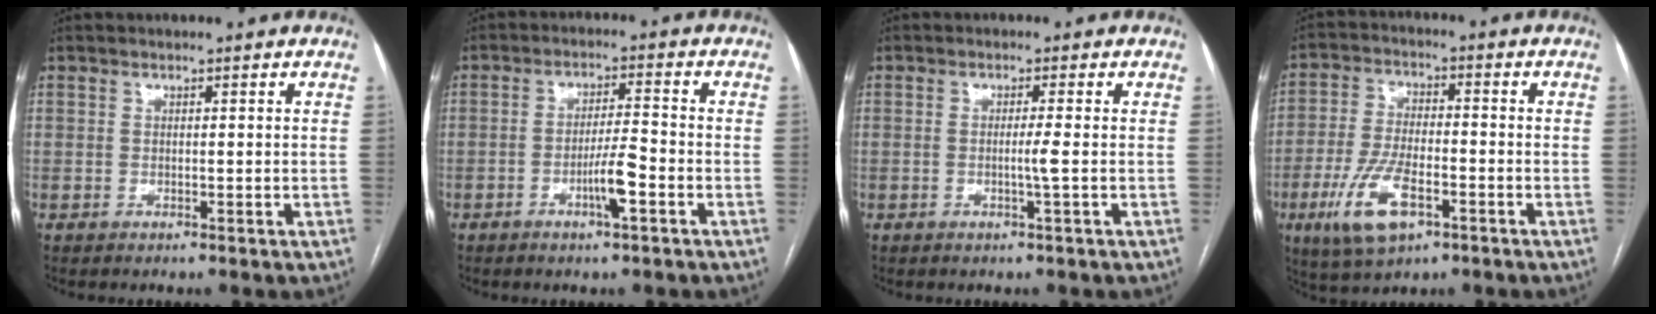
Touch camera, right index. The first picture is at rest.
{"total": 5.2, "force": [-2.2, 0.2, 4.6], "torque": [-0.086, 0.000, -0.039]}
{"total": 1.9, "force": [-0.3, -0.6, 1.8], "torque": [-0.032, 0.000, -0.006]}
{"total": 10.9, "force": [-4.9, 4.2, 8.8], "torque": [-0.189, -0.007, -0.084]}